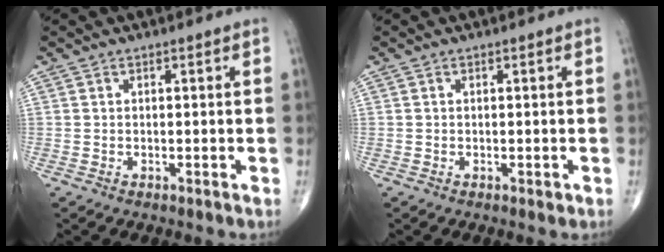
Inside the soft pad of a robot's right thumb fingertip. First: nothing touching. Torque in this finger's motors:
{"motor_torque": [-0.20, 0.01, -0.13, -0.04, -0.01]}